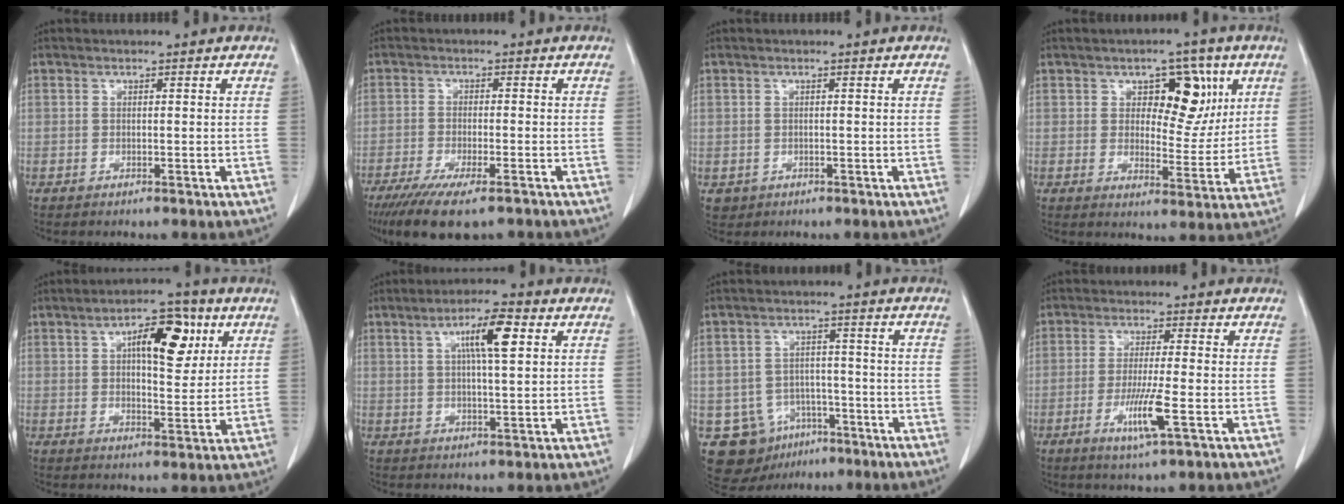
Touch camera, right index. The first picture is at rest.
{"total": 11.2, "force": [-8.3, 2.3, 7.2], "torque": [-0.111, -0.022, -0.129]}
{"total": 1.6, "force": [-0.4, 1.6, 0.1], "torque": [-0.005, 0.005, 0.000]}
{"total": 9.0, "force": [3.5, 5.0, 6.7], "torque": [-0.077, 0.014, 0.052]}
{"total": 9.9, "force": [3.9, 3.8, 8.2], "torque": [-0.125, 0.016, 0.058]}
{"total": 7.4, "force": [2.6, 0.9, 6.9], "torque": [-0.122, 0.009, 0.042]}
{"total": 10.8, "force": [-5.3, 8.9, 3.2], "torque": [-0.059, 0.021, -0.069]}
{"total": 6.7, "force": [-2.4, -0.3, 6.2], "torque": [-0.119, -0.017, -0.045]}